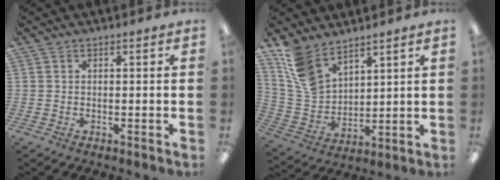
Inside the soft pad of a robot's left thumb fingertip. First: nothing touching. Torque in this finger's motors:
{"motor_torque": [0.27, -0.12, 1.16, -1.10, 0.25]}